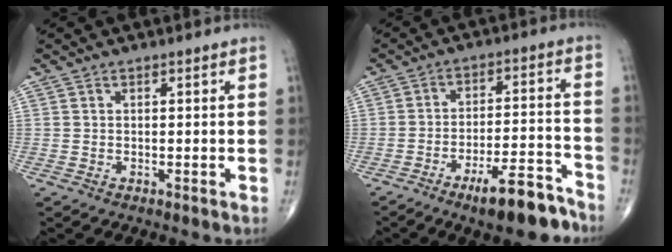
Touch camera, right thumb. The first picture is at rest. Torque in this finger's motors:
{"motor_torque": [2.00, 0.32, -0.01, -0.24, 0.28]}